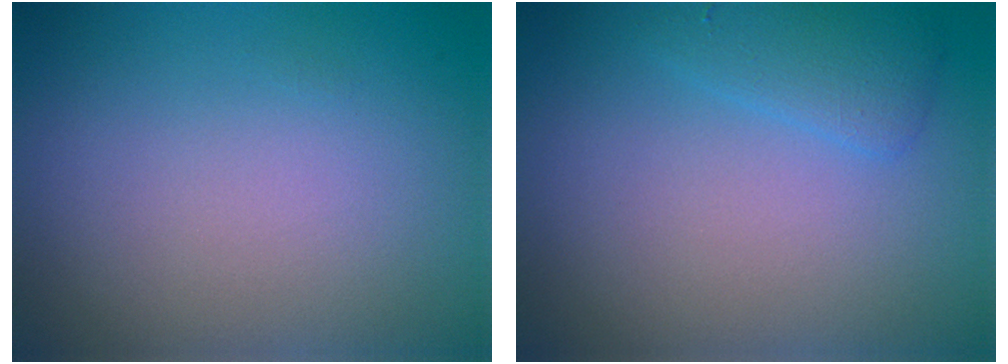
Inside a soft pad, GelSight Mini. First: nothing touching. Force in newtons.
{"total": 1.9, "press": 1.9, "slide": 0.1}